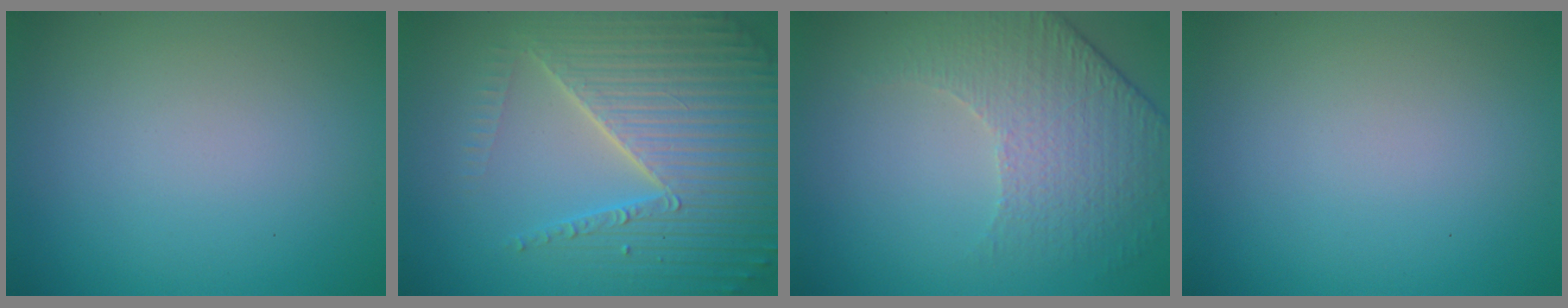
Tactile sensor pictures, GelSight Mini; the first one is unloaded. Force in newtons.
{"total": 7.1, "press": 6.9, "slide": 1.6}
{"total": 4.9, "press": 3.6, "slide": 3.3}
{"total": 0.0}